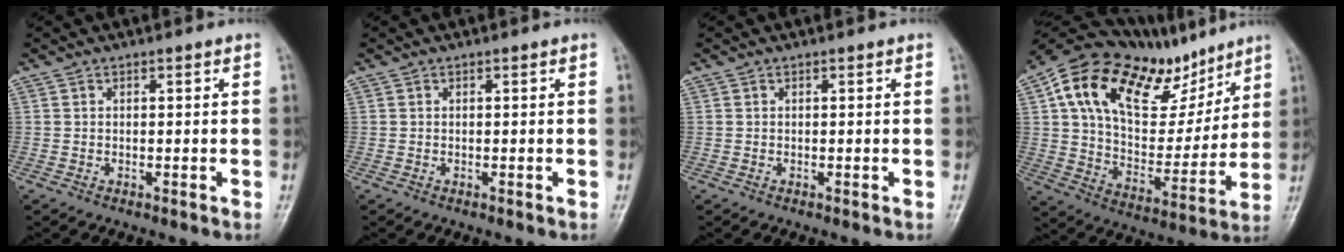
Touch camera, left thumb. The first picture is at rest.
{"total": 0.0}
{"total": 0.0}
{"total": 27.9, "force": [15.0, 14.2, 18.6], "torque": [-0.275, -0.013, 0.253]}